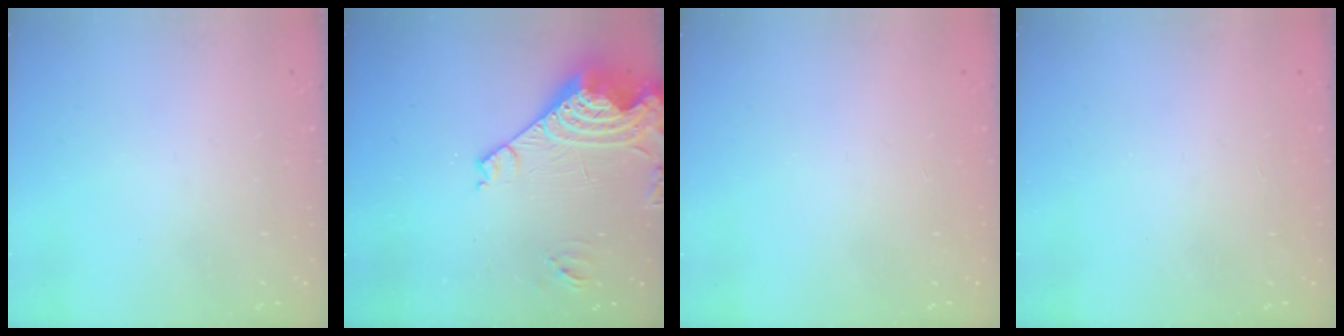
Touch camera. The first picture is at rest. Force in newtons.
{"total": 15.2, "press": 15.0, "slide": 1.8}
{"total": 1.4, "press": 1.2, "slide": 0.8}
{"total": 1.2, "press": 1.2, "slide": 0.1}